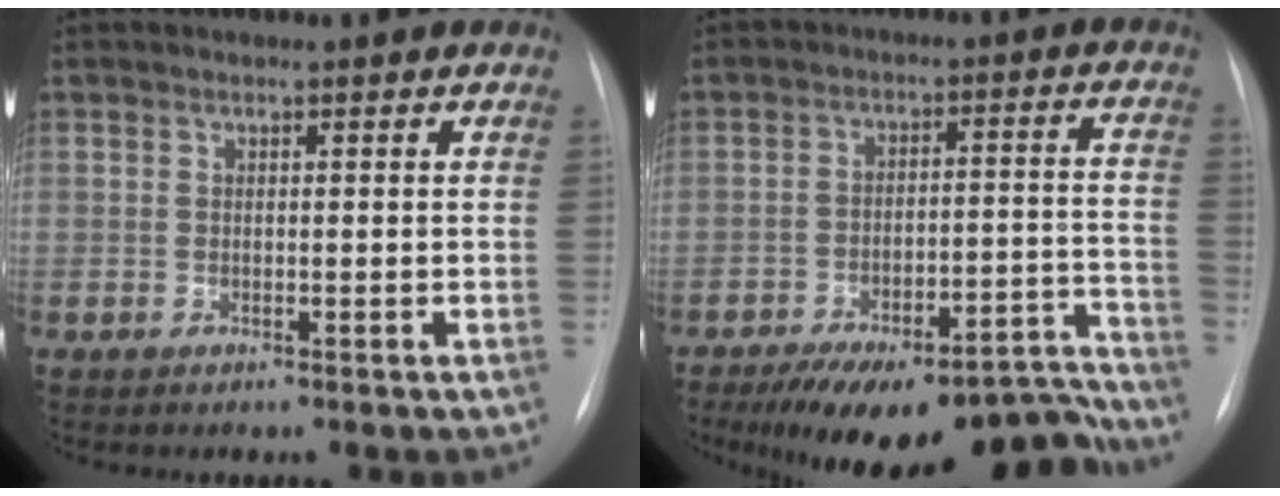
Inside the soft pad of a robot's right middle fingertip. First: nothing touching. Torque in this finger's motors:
{"motor_torque": [1.07, -1.06, 0.57, 0.21]}